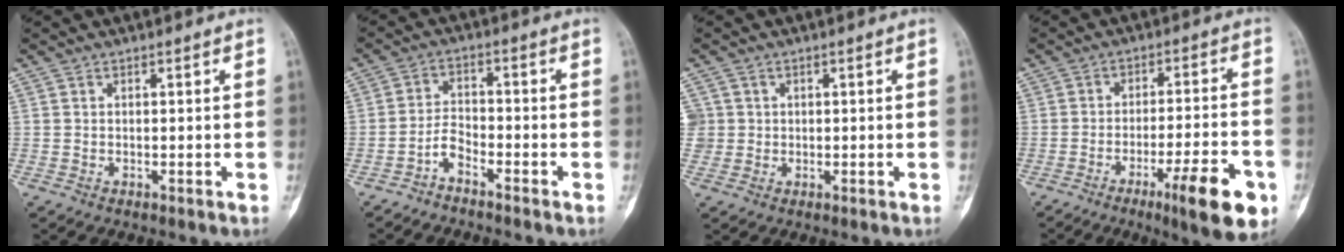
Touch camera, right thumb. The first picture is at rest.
{"total": 3.4, "force": [-2.8, 1.2, 1.7], "torque": [-0.031, 0.027, -0.056]}
{"total": 2.7, "force": [0.3, 2.7, 0.0], "torque": [0.021, 0.004, 0.006]}
{"total": 13.1, "force": [-6.2, 2.4, 11.2], "torque": [-0.162, 0.016, -0.088]}